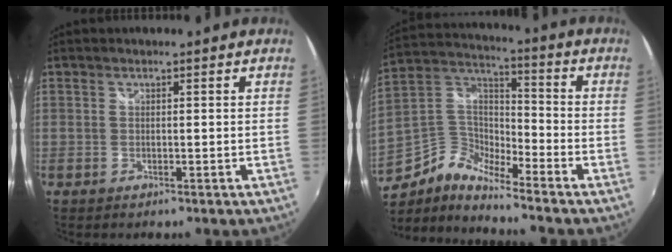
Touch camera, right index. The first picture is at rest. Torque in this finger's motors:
{"motor_torque": [0.23, -0.20, -0.03, -0.03]}